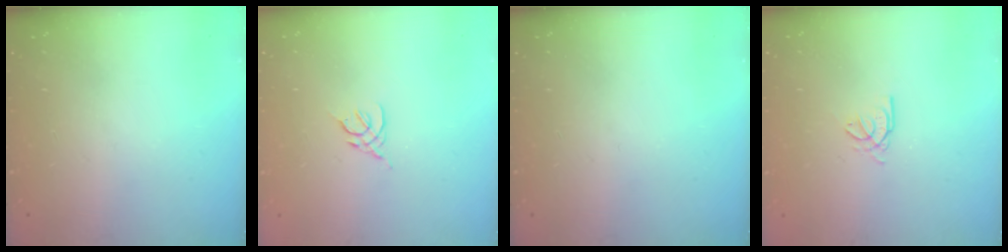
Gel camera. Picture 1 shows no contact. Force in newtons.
{"total": 2.4, "press": 2.3, "slide": 0.6}
{"total": 0.0}
{"total": 2.7, "press": 2.7, "slide": 0.4}